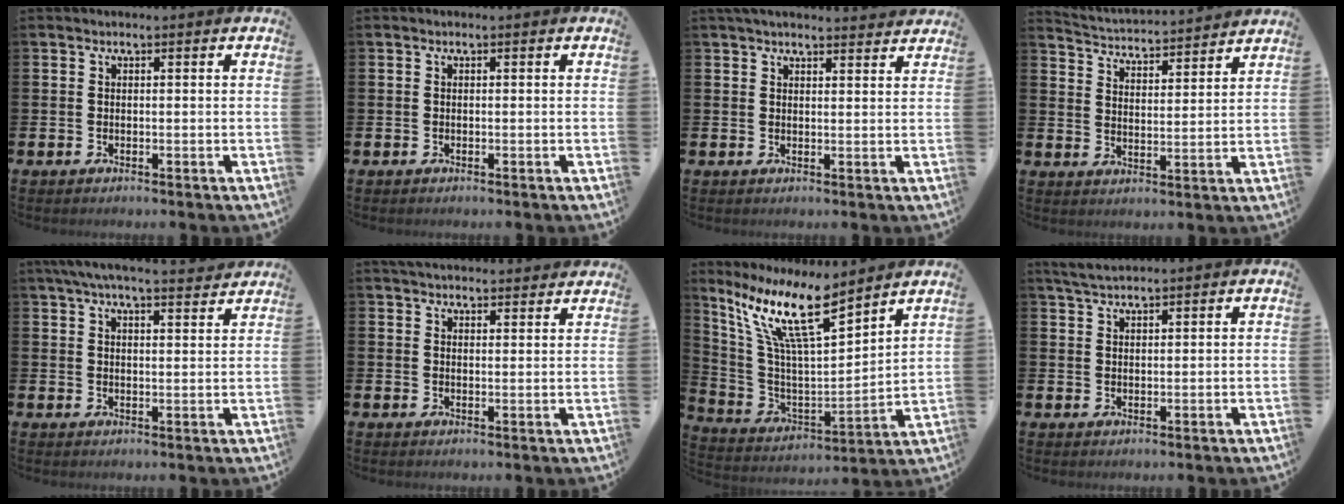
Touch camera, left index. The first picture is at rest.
{"total": 0.0}
{"total": 3.2, "force": [3.1, 0.3, 0.6], "torque": [-0.006, -0.016, 0.054]}
{"total": 4.0, "force": [4.0, 0.3, 0.0], "torque": [-0.023, -0.039, 0.065]}
{"total": 5.7, "force": [5.2, 0.6, 2.1], "torque": [-0.051, -0.016, 0.095]}
{"total": 3.4, "force": [3.4, 0.5, 0.2], "torque": [-0.007, -0.017, 0.062]}
{"total": 13.0, "force": [9.5, 2.6, 8.6], "torque": [-0.200, -0.053, 0.166]}
{"total": 3.1, "force": [2.9, 0.4, 1.1], "torque": [-0.032, -0.006, 0.055]}